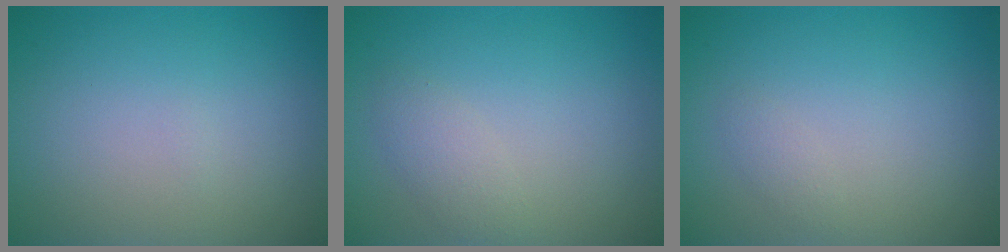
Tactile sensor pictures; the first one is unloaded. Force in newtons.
{"total": 1.7, "press": 1.7, "slide": 0.1}
{"total": 0.7, "press": 0.7, "slide": 0.0}